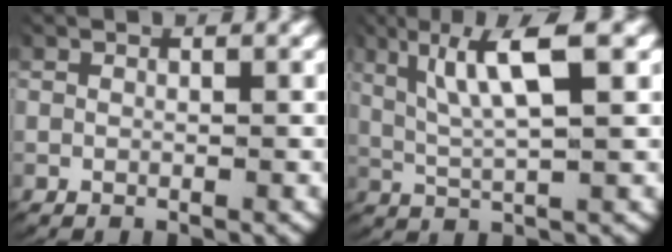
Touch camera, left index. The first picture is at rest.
{"total": 6.1, "force": [2.9, 1.6, 5.2], "torque": [-0.097, 0.007, 0.052]}